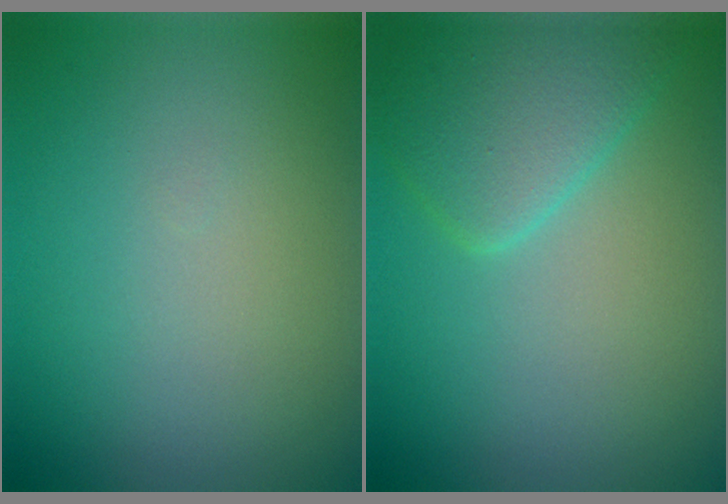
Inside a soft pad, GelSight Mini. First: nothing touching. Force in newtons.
{"total": 4.2, "press": 4.1, "slide": 0.2}